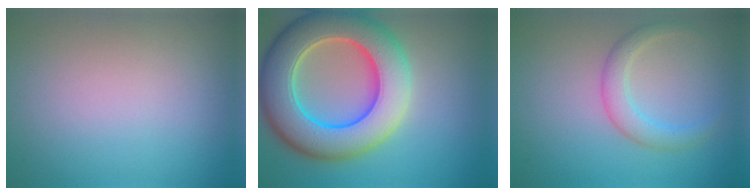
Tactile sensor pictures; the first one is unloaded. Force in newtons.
{"total": 11.8, "press": 11.7, "slide": 0.9}
{"total": 2.0, "press": 2.0, "slide": 0.2}